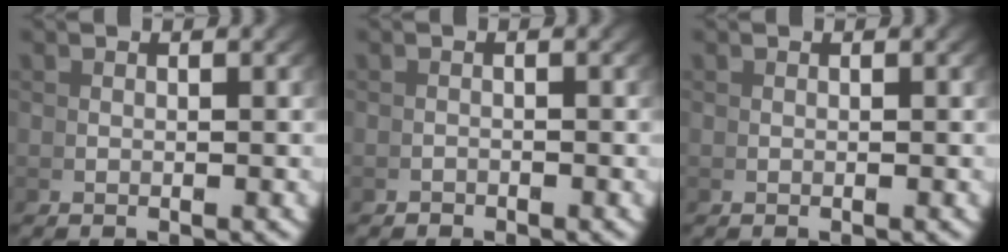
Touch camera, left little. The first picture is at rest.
{"total": 1.1, "force": [-0.6, -0.6, -0.6], "torque": [0.016, -0.004, -0.011]}
{"total": 0.0}